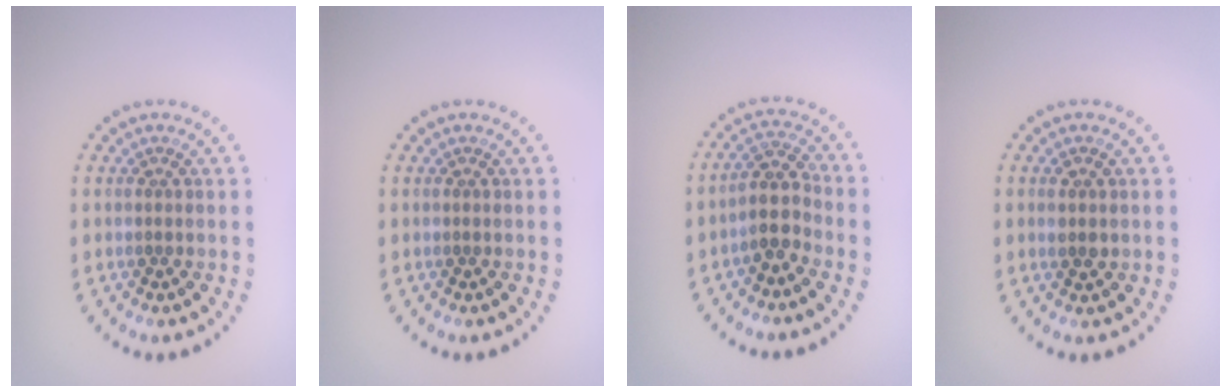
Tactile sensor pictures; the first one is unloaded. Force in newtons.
{"total": 0.0}
{"total": 2.9, "press": 2.4, "slide": 1.7}
{"total": 1.4, "press": 1.4, "slide": 0.4}